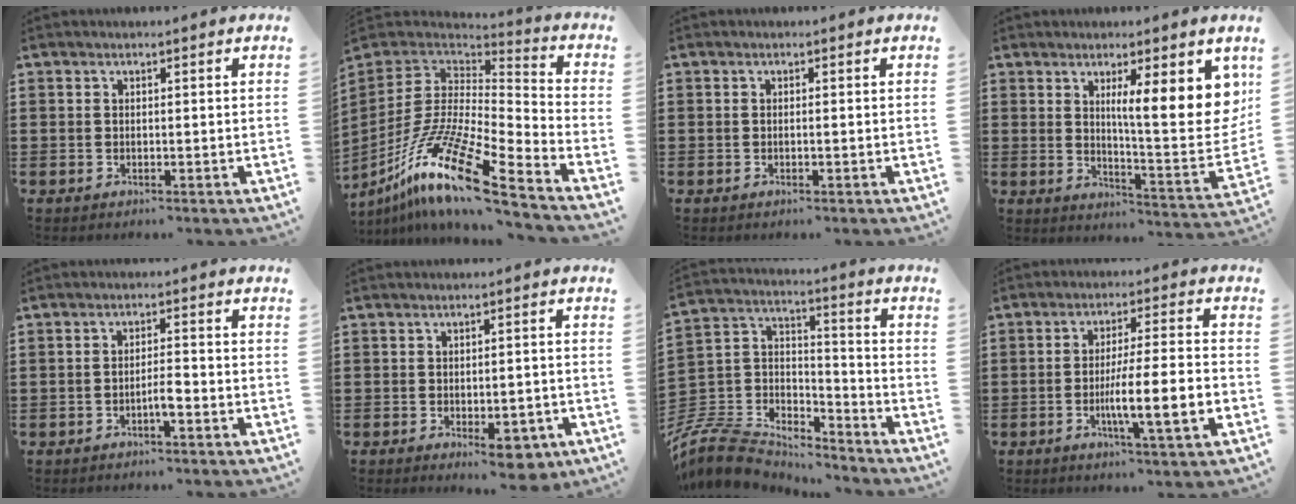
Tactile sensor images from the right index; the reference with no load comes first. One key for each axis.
{"total": 17.1, "fx": -11.1, "fy": 3.0, "fz": 12.7, "tx": -0.263, "ty": 0.018, "tz": -0.210}
{"total": 0.6, "fx": -0.2, "fy": -0.1, "fz": 0.5, "tx": -0.010, "ty": -0.003, "tz": -0.004}
{"total": 10.8, "fx": 4.3, "fy": 2.3, "fz": 9.6, "tx": -0.146, "ty": -0.023, "tz": 0.065}
{"total": 2.8, "fx": -1.4, "fy": 0.4, "fz": 2.4, "tx": -0.052, "ty": -0.001, "tz": -0.027}
{"total": 4.8, "fx": -2.6, "fy": 1.7, "fz": 3.7, "tx": -0.057, "ty": 0.002, "tz": -0.043}
{"total": 9.3, "fx": -8.3, "fy": 3.6, "fz": 2.1, "tx": -0.077, "ty": 0.002, "tz": -0.168}
{"total": 8.3, "fx": -2.9, "fy": 0.3, "fz": 7.8, "tx": -0.136, "ty": -0.010, "tz": -0.054}